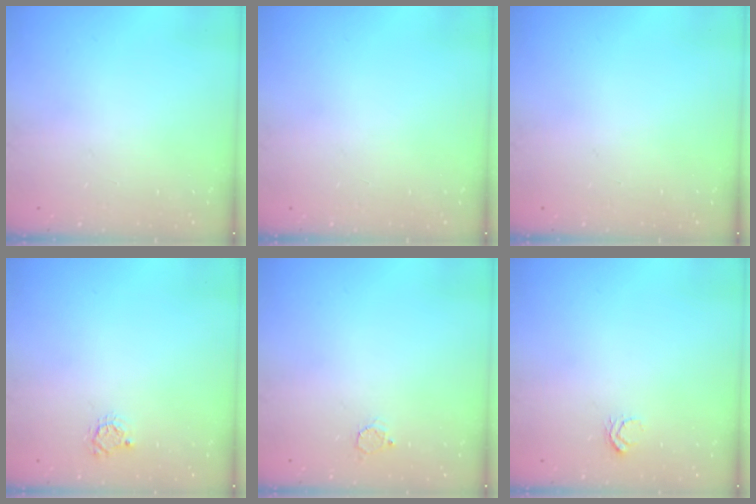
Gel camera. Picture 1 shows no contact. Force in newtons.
{"total": 0.0}
{"total": 0.0}
{"total": 2.9, "press": 2.9, "slide": 0.4}
{"total": 2.1, "press": 2.1, "slide": 0.2}
{"total": 3.4, "press": 3.4, "slide": 0.3}